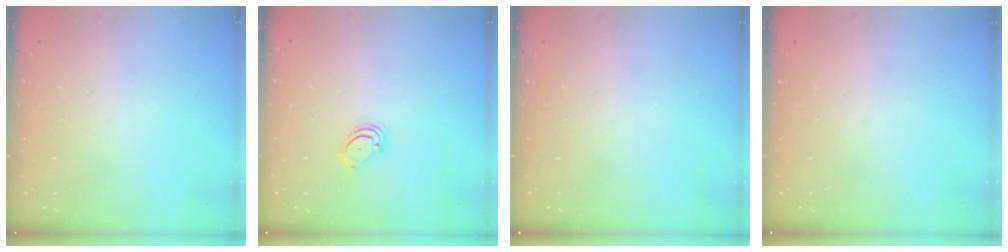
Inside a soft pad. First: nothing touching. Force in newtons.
{"total": 3.6, "press": 3.5, "slide": 0.3}
{"total": 0.0}
{"total": 0.0}